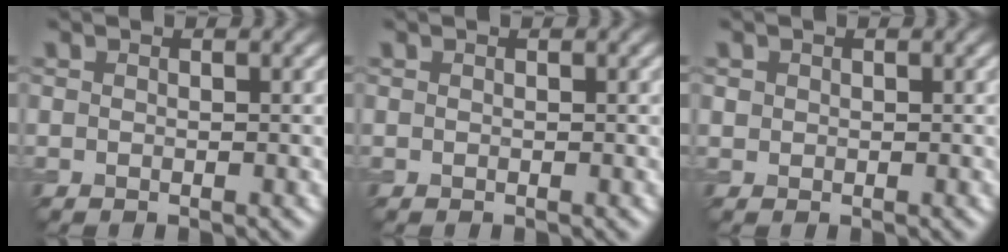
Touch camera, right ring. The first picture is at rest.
{"total": 0.0}
{"total": 0.6, "force": [0.2, 0.6, 0.0], "torque": [0.004, -0.002, 0.004]}